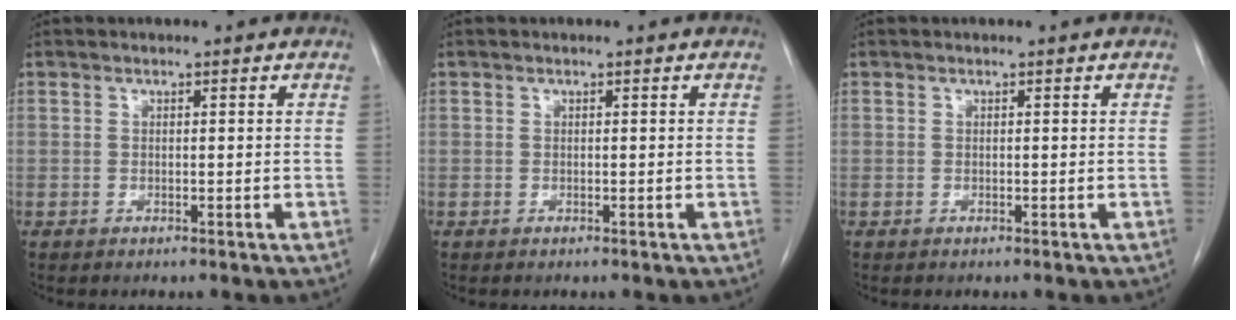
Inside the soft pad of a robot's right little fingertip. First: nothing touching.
{"total": 0.0}
{"total": 0.0}